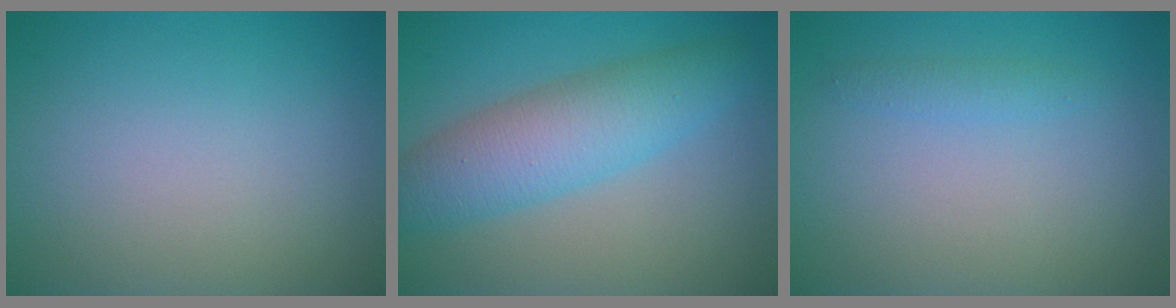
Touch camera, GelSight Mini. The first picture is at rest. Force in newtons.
{"total": 6.2, "press": 6.2, "slide": 0.2}
{"total": 1.1, "press": 1.1, "slide": 0.1}